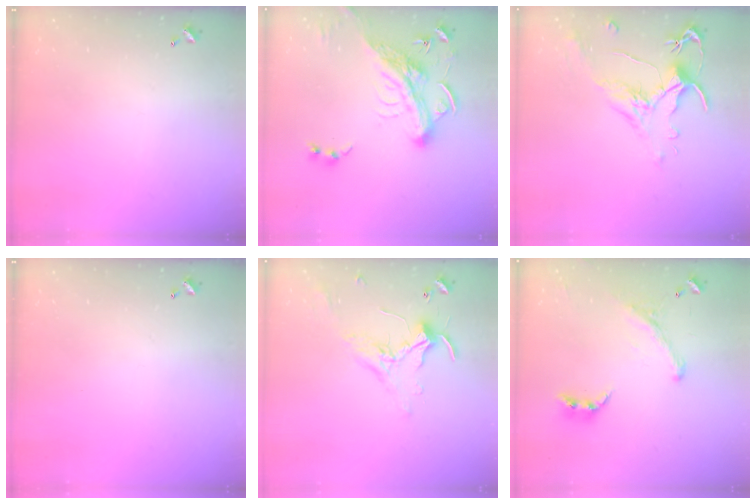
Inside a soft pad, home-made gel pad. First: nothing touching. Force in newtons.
{"total": 6.4, "press": 6.2, "slide": 1.6}
{"total": 1.8, "press": 1.3, "slide": 1.3}
{"total": 0.0}
{"total": 1.7, "press": 1.7, "slide": 0.1}
{"total": 2.2, "press": 1.9, "slide": 1.0}